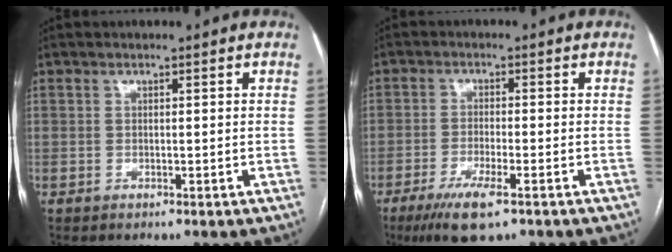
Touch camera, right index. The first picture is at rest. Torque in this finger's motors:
{"motor_torque": [0.71, -0.30, 0.40, 0.10]}